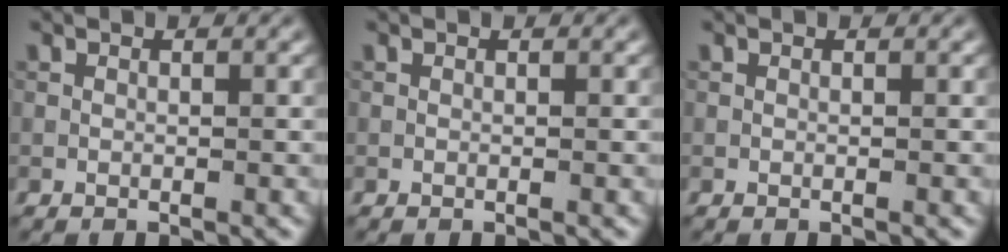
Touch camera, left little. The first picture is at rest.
{"total": 0.0}
{"total": 0.0}